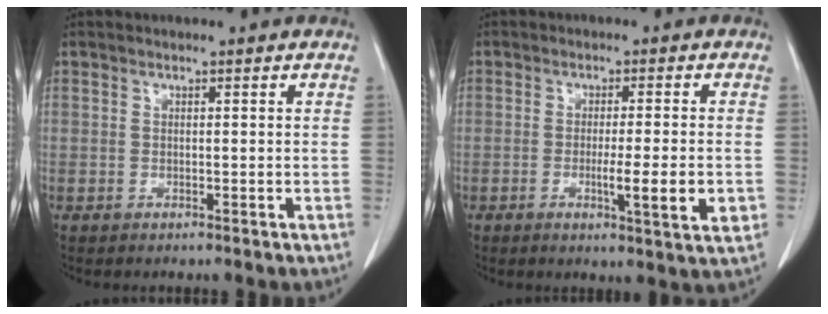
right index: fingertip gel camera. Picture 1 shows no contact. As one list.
[{"total": 7.1, "force": [-1.7, 0.2, 6.9], "torque": [-0.097, -0.013, -0.024]}]